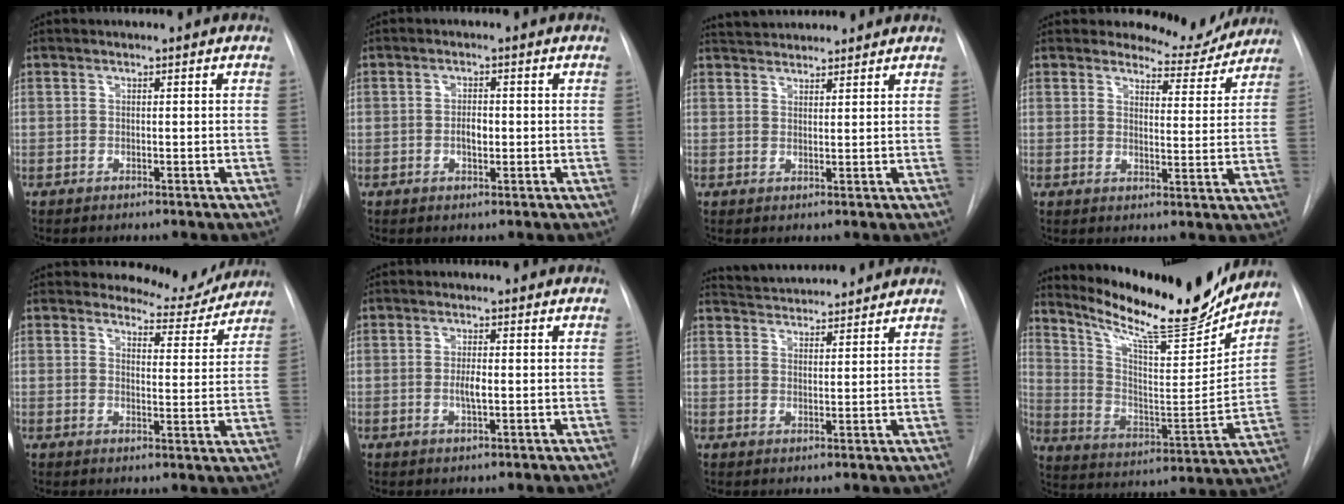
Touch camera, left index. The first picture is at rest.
{"total": 2.4, "force": [-1.2, 1.0, 1.9], "torque": [-0.033, -0.003, -0.016]}
{"total": 6.0, "force": [5.6, 1.3, 1.5], "torque": [-0.027, 0.031, 0.088]}
{"total": 6.2, "force": [5.8, 1.9, -0.1], "torque": [0.012, -0.032, 0.067]}
{"total": 6.5, "force": [6.2, 1.9, -0.2], "torque": [0.015, -0.032, 0.070]}
{"total": 2.5, "force": [-1.1, 0.4, 2.2], "torque": [-0.044, -0.007, -0.015]}
{"total": 9.5, "force": [9.2, 1.3, 2.3], "torque": [-0.040, 0.017, 0.135]}
{"total": 21.5, "force": [18.7, 2.8, 10.3], "torque": [-0.180, -0.046, 0.287]}